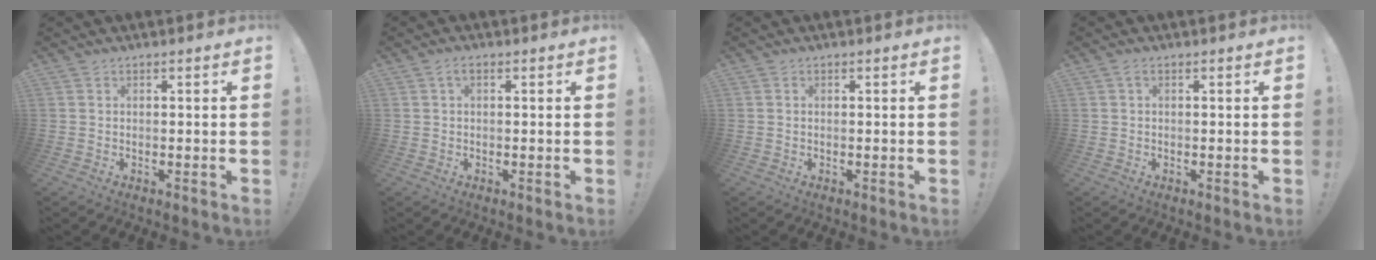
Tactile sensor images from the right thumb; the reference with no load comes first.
{"total": 1.5, "force": [0.2, 0.7, 1.3], "torque": [-0.026, 0.004, 0.002]}
{"total": 0.0}
{"total": 1.0, "force": [0.1, 0.3, 1.0], "torque": [-0.020, 0.002, 0.001]}